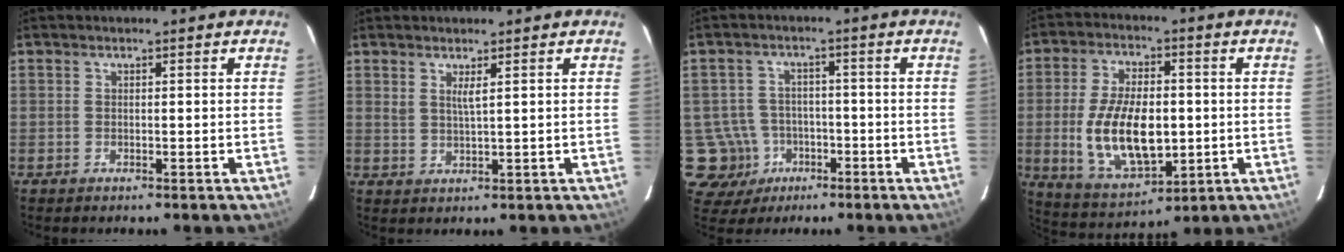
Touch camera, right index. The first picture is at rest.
{"total": 2.0, "force": [1.2, -0.1, 1.6], "torque": [-0.029, -0.003, 0.021]}
{"total": 8.4, "force": [-3.0, 7.8, 0.9], "torque": [-0.043, 0.025, -0.038]}
{"total": 15.6, "force": [-1.6, 7.8, 13.4], "torque": [-0.267, -0.010, -0.014]}